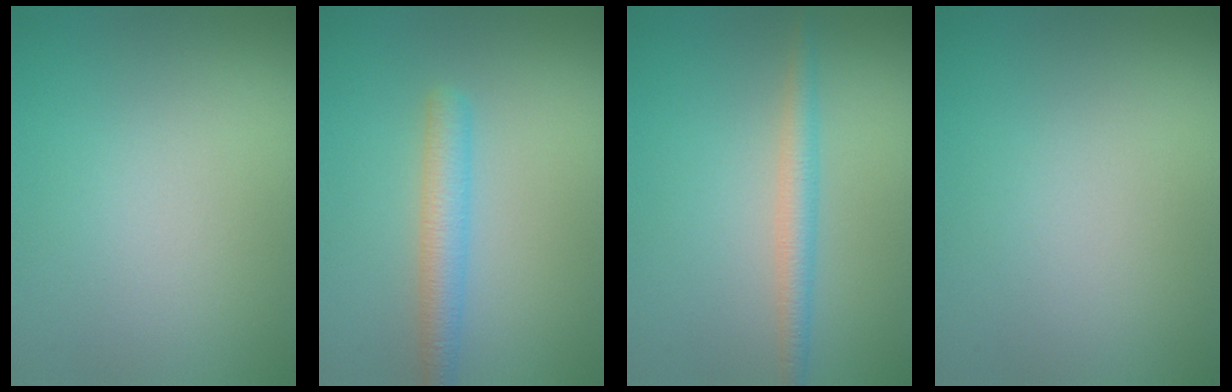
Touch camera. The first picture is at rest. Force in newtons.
{"total": 3.0, "press": 3.0, "slide": 0.1}
{"total": 2.3, "press": 2.3, "slide": 0.1}
{"total": 0.0}